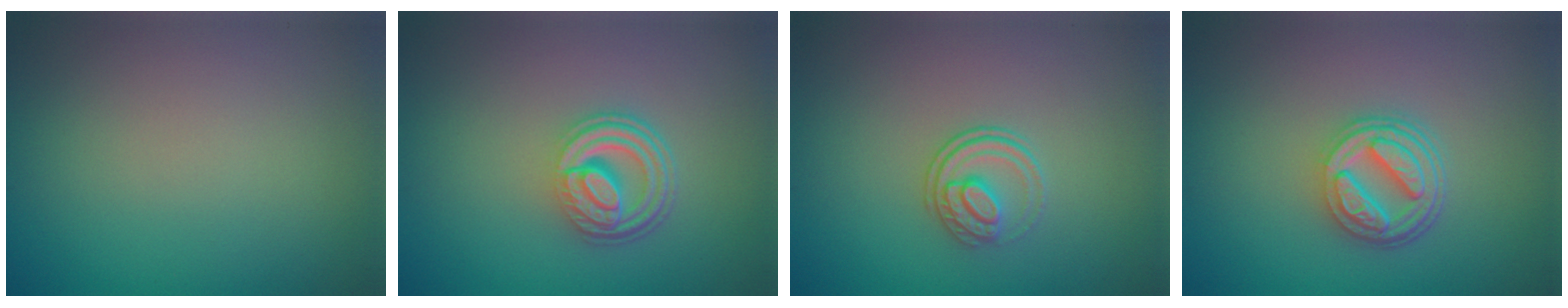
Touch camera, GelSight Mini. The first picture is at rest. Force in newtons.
{"total": 4.5, "press": 3.3, "slide": 3.0}
{"total": 2.3, "press": 1.7, "slide": 1.5}
{"total": 4.8, "press": 3.7, "slide": 3.1}